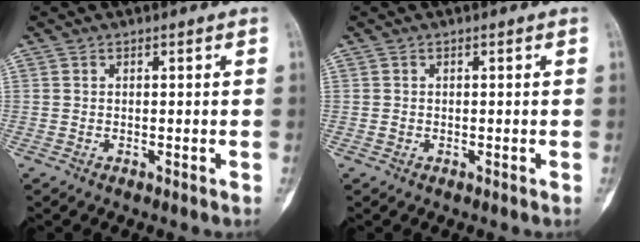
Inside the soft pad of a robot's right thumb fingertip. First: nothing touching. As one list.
[{"total": 0.5, "force": [-0.1, 0.5, 0.2], "torque": [-0.003, 0.002, -0.002]}]